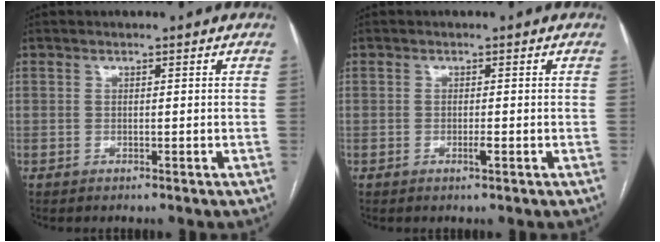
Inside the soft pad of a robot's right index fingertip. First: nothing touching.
{"total": 1.0, "force": [-0.4, 0.1, 0.9], "torque": [-0.022, -0.002, -0.006]}